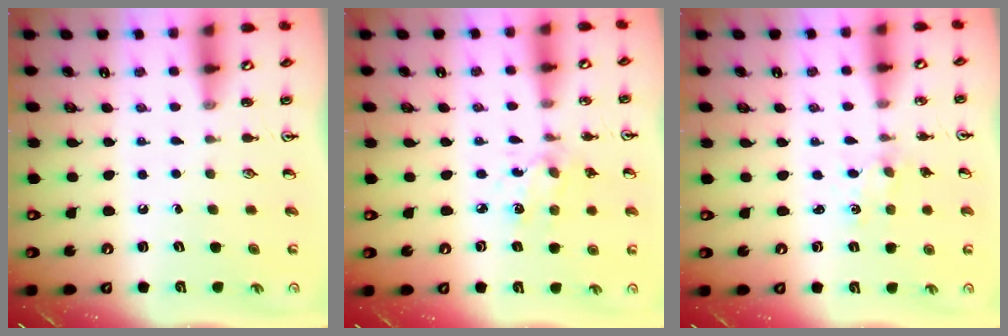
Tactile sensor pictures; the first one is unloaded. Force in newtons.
{"total": 3.3, "press": 3.1, "slide": 1.3}
{"total": 0.0}